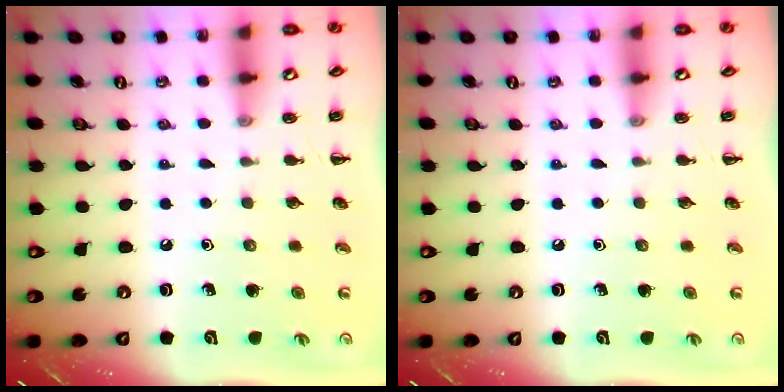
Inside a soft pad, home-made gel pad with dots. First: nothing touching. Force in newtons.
{"total": 0.0}